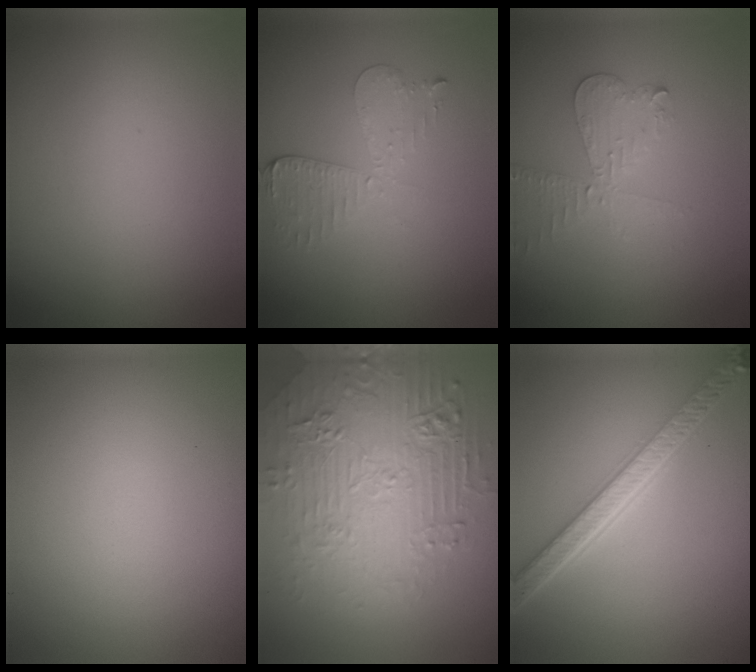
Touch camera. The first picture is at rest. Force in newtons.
{"total": 2.9, "press": 2.5, "slide": 1.5}
{"total": 3.0, "press": 2.8, "slide": 1.1}
{"total": 0.0}
{"total": 7.2, "press": 5.4, "slide": 4.8}
{"total": 5.5, "press": 4.1, "slide": 3.7}